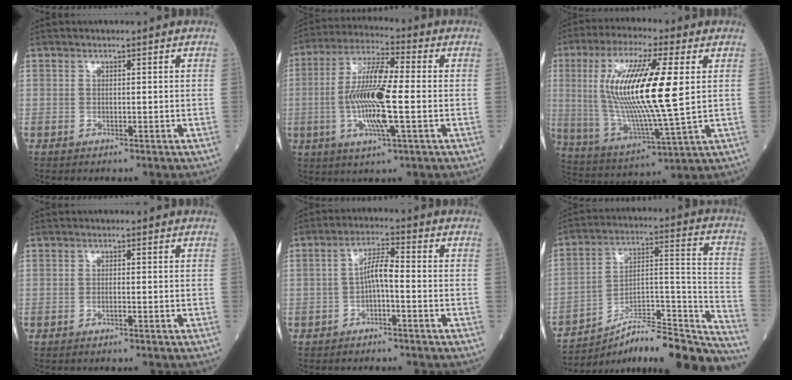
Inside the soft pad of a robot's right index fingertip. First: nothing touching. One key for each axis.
{"total": 12.8, "fx": -1.7, "fy": 1.7, "fz": 12.6, "tx": -0.249, "ty": -0.002, "tz": -0.035}
{"total": 18.7, "fx": 3.2, "fy": 1.9, "fz": 18.3, "tx": -0.372, "ty": -0.005, "tz": 0.055}
{"total": 0.7, "fx": -0.3, "fy": 0.0, "fz": 0.7, "tx": -0.014, "ty": 0.001, "tz": -0.006}
{"total": 4.2, "fx": -1.0, "fy": 0.8, "fz": 4.0, "tx": -0.072, "ty": 0.013, "tz": -0.019}
{"total": 24.9, "fx": -22.0, "fy": 3.5, "fz": 11.2, "tx": -0.107, "ty": 0.035, "tz": -0.329}